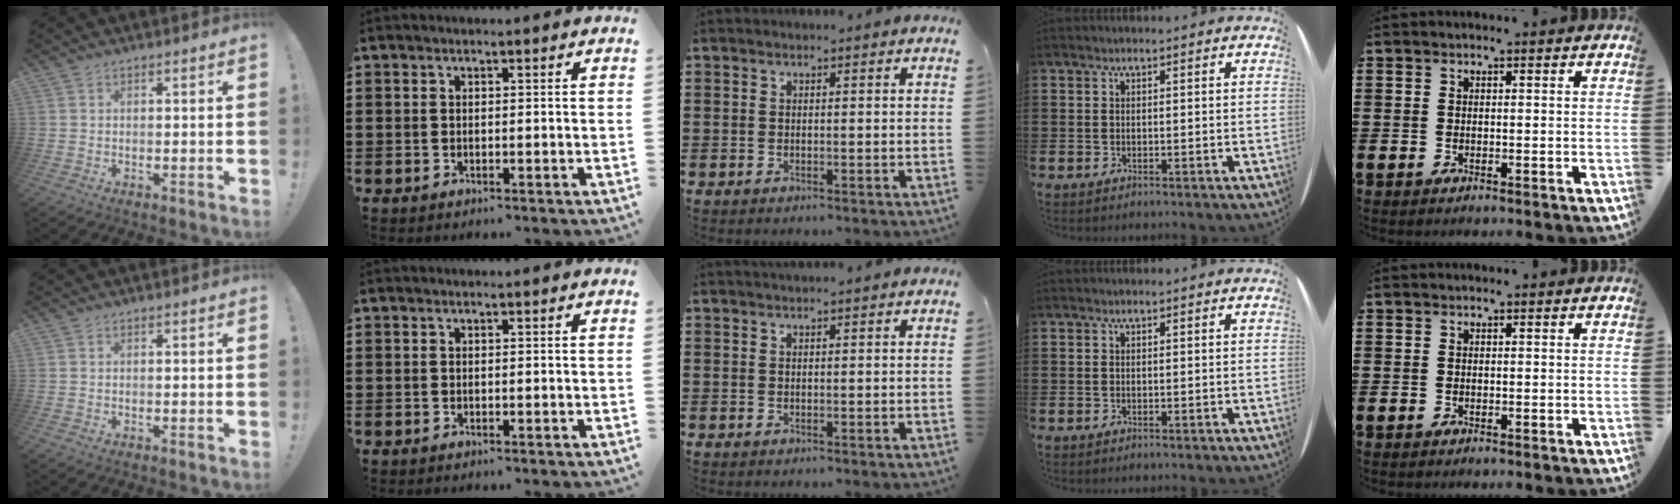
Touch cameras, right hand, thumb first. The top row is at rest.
{"middle": {"total": 0.5, "force": [0.5, 0.1, 0.1], "torque": [-0.004, 0.000, 0.010]}}